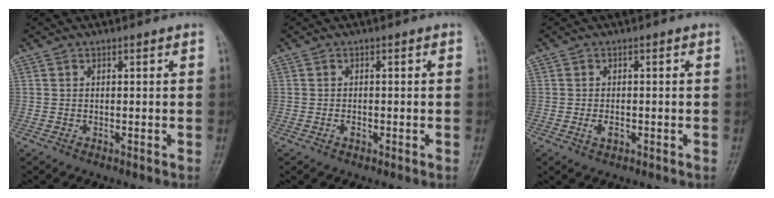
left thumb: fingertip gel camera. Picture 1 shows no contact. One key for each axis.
{"total": 1.1, "fx": -0.5, "fy": 0.7, "fz": 0.7, "tx": -0.009, "ty": 0.001, "tz": -0.010}
{"total": 2.1, "fx": -0.7, "fy": 1.2, "fz": 1.5, "tx": -0.026, "ty": 0.000, "tz": -0.013}